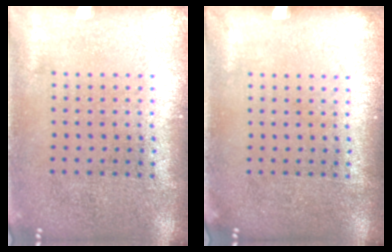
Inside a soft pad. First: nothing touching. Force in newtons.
{"total": 0.0}